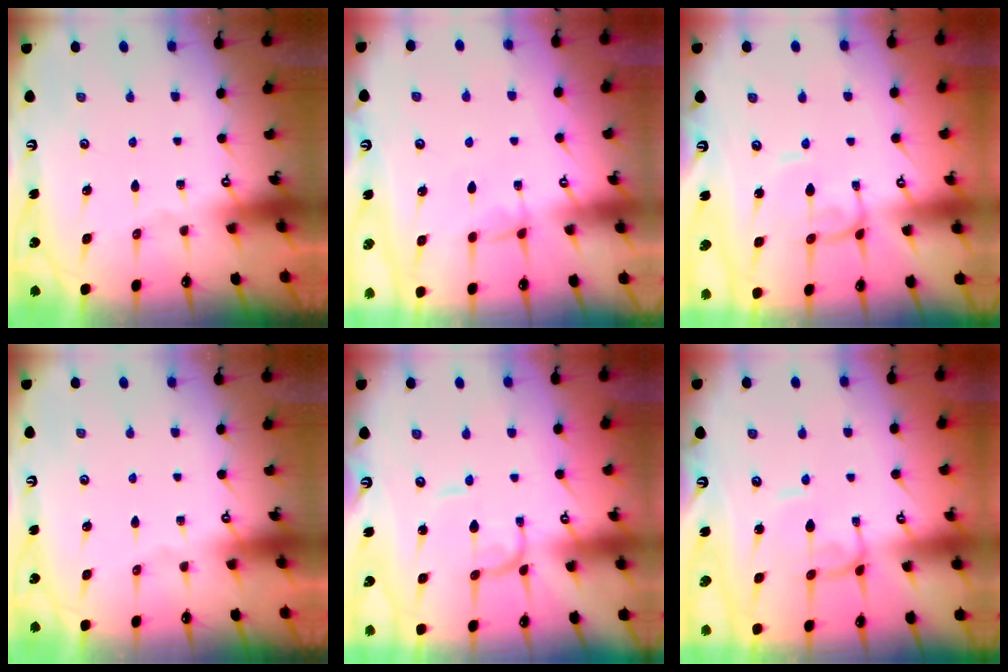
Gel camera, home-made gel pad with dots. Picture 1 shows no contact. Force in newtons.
{"total": 2.3, "press": 2.2, "slide": 0.3}
{"total": 1.1, "press": 1.1, "slide": 0.2}
{"total": 0.0}
{"total": 1.4, "press": 1.4, "slide": 0.0}
{"total": 0.9, "press": 0.9, "slide": 0.4}